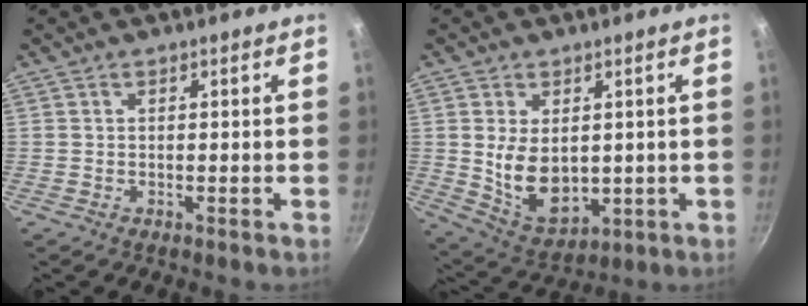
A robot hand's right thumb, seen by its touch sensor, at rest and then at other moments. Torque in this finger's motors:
{"motor_torque": [-0.27, 0.91, 0.86, 0.46, 0.09]}